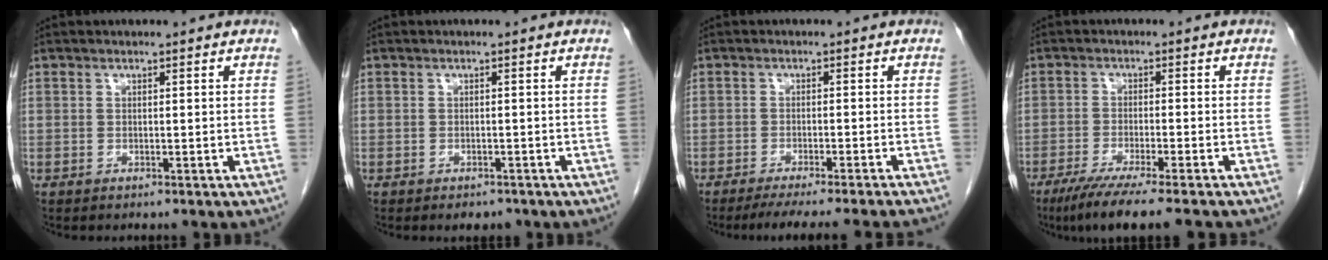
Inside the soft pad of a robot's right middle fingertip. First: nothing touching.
{"total": 1.8, "force": [-1.4, 1.1, 0.6], "torque": [-0.009, 0.001, -0.012]}
{"total": 11.9, "force": [-10.7, -1.2, 5.1], "torque": [-0.043, -0.026, -0.145]}
{"total": 9.3, "force": [-7.4, -0.5, 5.7], "torque": [-0.080, -0.025, -0.118]}